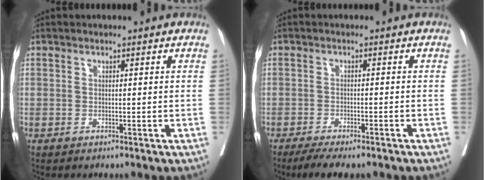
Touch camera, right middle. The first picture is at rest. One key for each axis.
{"total": 7.4, "fx": -6.0, "fy": 1.7, "fz": 3.9, "tx": -0.055, "ty": -0.011, "tz": -0.093}